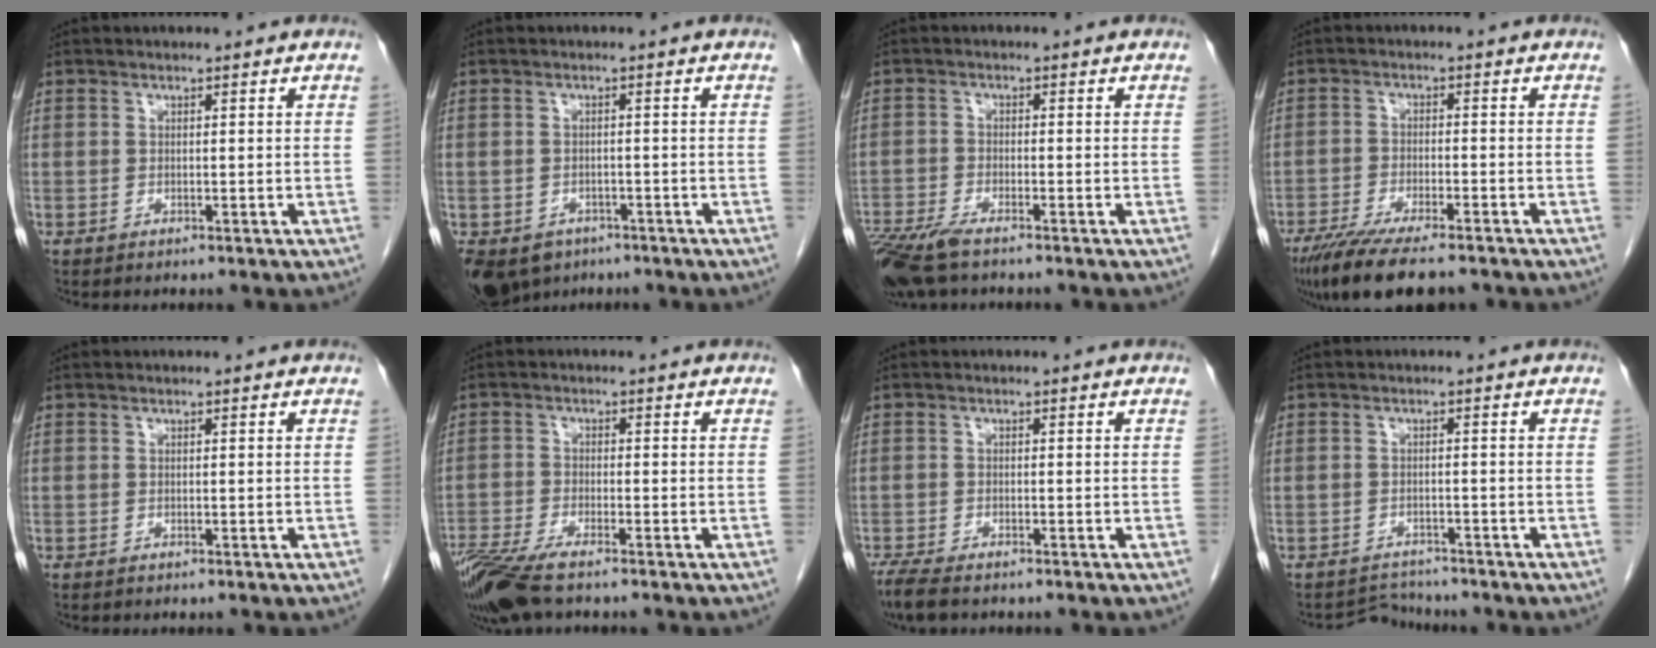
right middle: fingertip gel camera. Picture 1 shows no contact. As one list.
[{"total": 10.6, "force": [-5.8, 8.1, 3.7], "torque": [-0.107, -0.009, -0.076]}, {"total": 7.8, "force": [-5.9, 1.8, 4.8], "torque": [-0.095, -0.018, -0.110]}, {"total": 11.7, "force": [-9.3, 2.0, 6.8], "torque": [-0.109, -0.024, -0.149]}, {"total": 0.0}, {"total": 9.1, "force": [-6.9, 1.5, 5.6], "torque": [-0.110, -0.020, -0.128]}, {"total": 4.4, "force": [-3.6, 1.0, 2.3], "torque": [-0.050, -0.014, -0.063]}, {"total": 2.9, "force": [-2.5, 0.4, -1.3], "torque": [0.022, -0.003, -0.040]}]